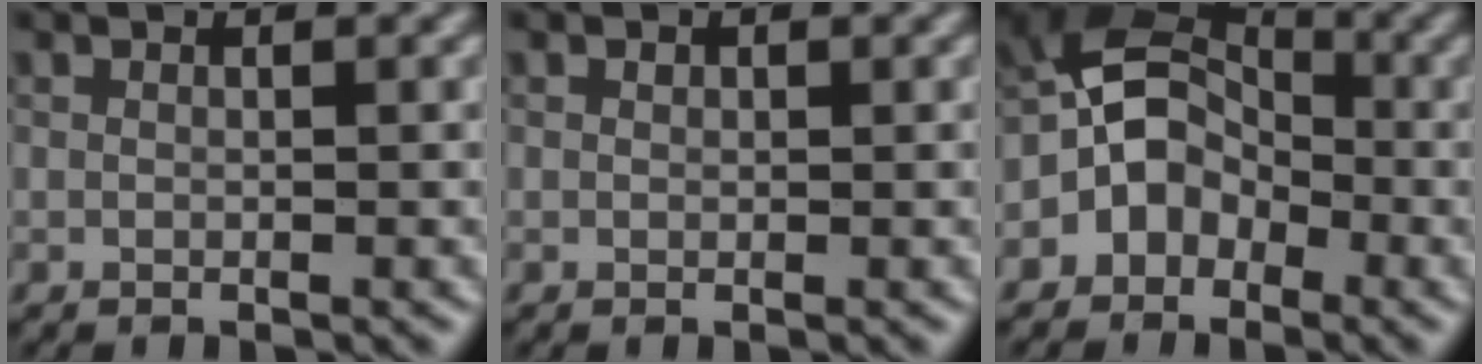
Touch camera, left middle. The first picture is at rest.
{"total": 0.0}
{"total": 5.7, "force": [-2.3, 4.5, 2.6], "torque": [-0.006, 0.017, -0.059]}